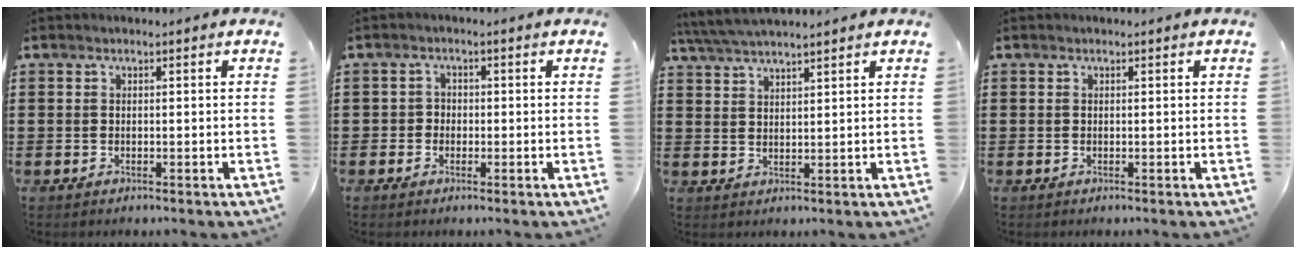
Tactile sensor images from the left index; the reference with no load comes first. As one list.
[{"total": 1.6, "force": [-0.5, 1.5, 0.2], "torque": [-0.011, 0.005, -0.013]}, {"total": 4.0, "force": [3.8, 0.0, 1.4], "torque": [-0.039, -0.008, 0.069]}, {"total": 0.0}]